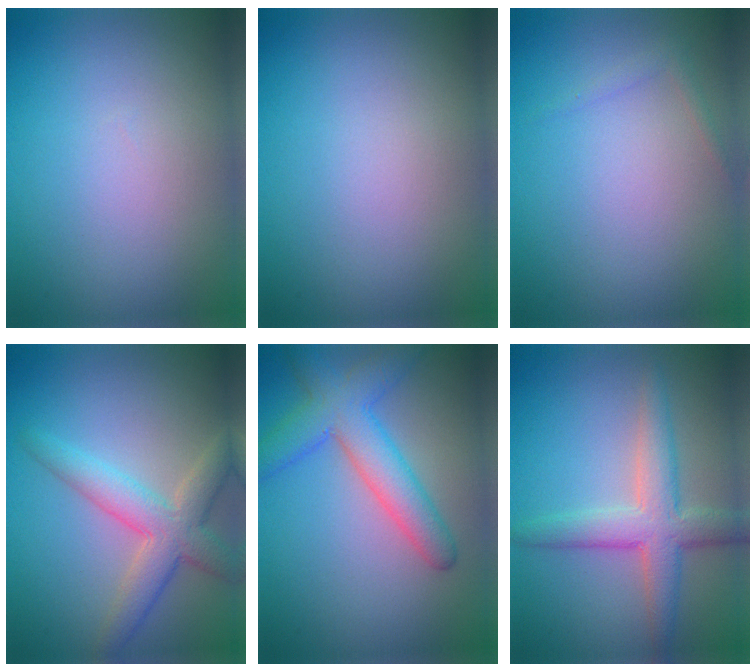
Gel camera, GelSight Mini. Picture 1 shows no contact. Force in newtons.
{"total": 0.0}
{"total": 0.7, "press": 0.7, "slide": 0.1}
{"total": 4.6, "press": 4.6, "slide": 0.2}
{"total": 5.5, "press": 5.5, "slide": 0.2}
{"total": 4.7, "press": 4.7, "slide": 0.3}